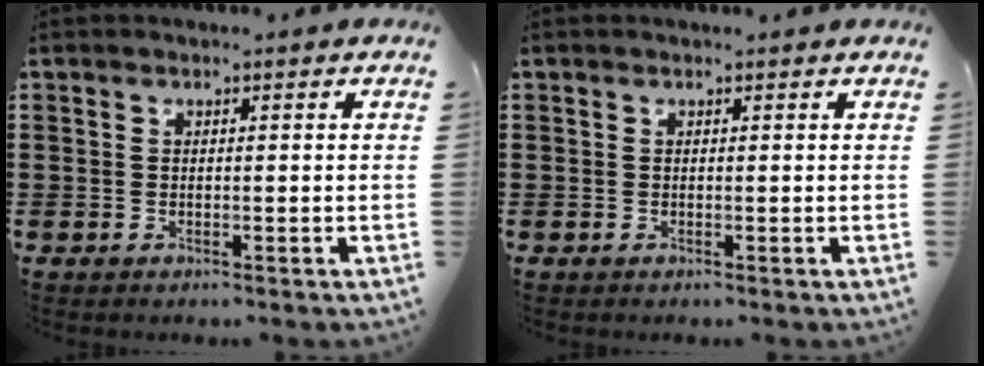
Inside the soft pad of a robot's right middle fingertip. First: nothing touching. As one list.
[{"total": 0.0}]